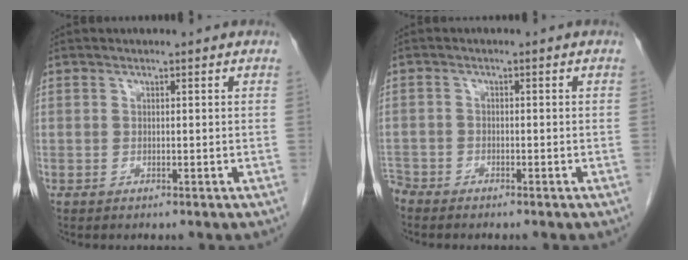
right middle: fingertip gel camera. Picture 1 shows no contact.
{"total": 3.3, "force": [-3.1, 1.0, 0.4], "torque": [-0.004, -0.006, -0.056]}